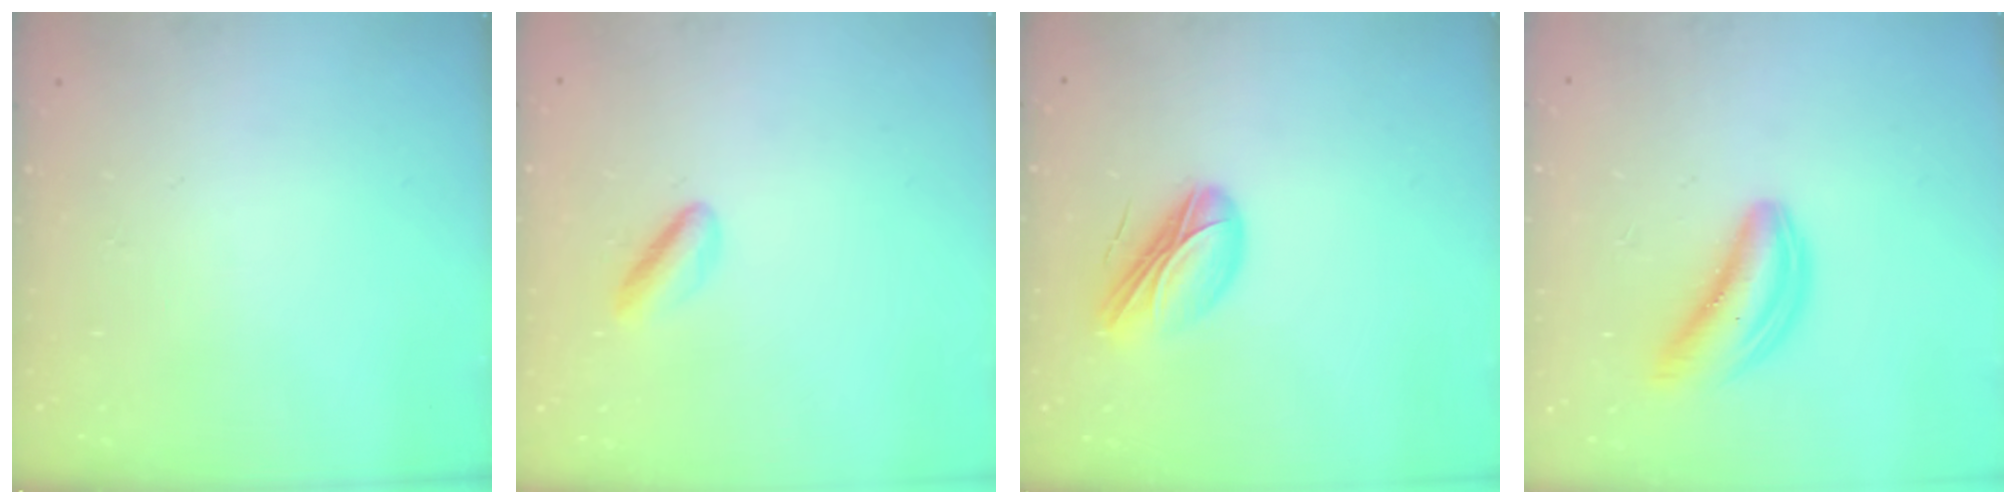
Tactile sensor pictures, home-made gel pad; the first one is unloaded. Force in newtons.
{"total": 2.5, "press": 2.5, "slide": 0.5}
{"total": 9.2, "press": 8.8, "slide": 2.7}
{"total": 6.2, "press": 6.2, "slide": 1.1}